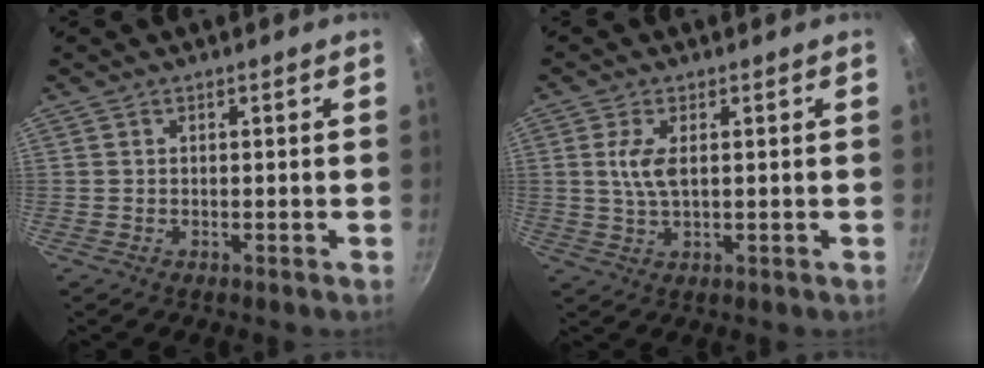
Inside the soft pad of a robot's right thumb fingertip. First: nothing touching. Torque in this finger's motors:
{"motor_torque": [-0.40, 0.25, 0.81, 0.38, 0.18]}